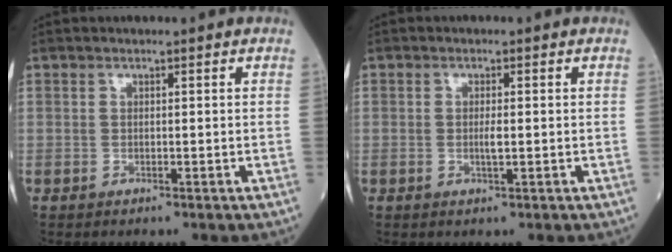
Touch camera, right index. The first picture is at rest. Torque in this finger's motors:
{"motor_torque": [-0.06, 0.00, -0.01, 0.01]}